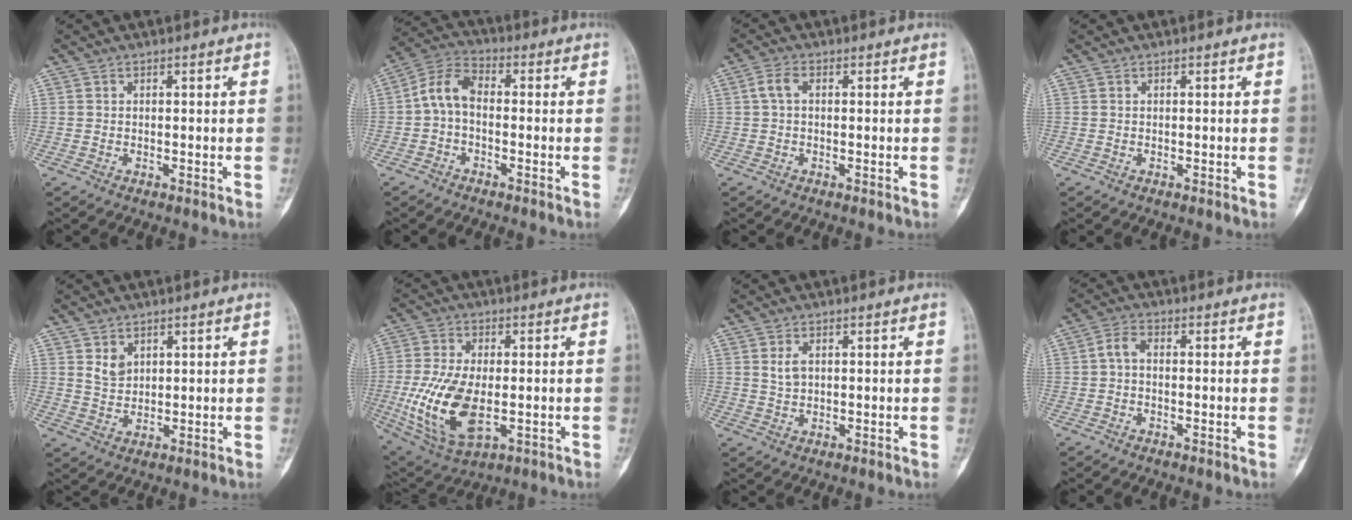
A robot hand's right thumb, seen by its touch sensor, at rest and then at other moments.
{"total": 6.9, "force": [-0.7, 4.1, 5.5], "torque": [-0.102, 0.026, -0.028]}
{"total": 2.8, "force": [0.4, 1.5, 2.3], "torque": [-0.050, 0.008, 0.007]}
{"total": 0.0}
{"total": 3.3, "force": [1.7, 2.3, 1.6], "torque": [-0.016, -0.015, 0.038]}
{"total": 15.2, "force": [-2.3, 8.0, 12.7], "torque": [-0.256, -0.010, -0.026]}
{"total": 2.2, "force": [0.7, 1.2, 1.7], "torque": [-0.033, 0.001, 0.017]}
{"total": 2.8, "force": [-0.2, 1.6, 2.3], "torque": [-0.046, 0.010, -0.011]}